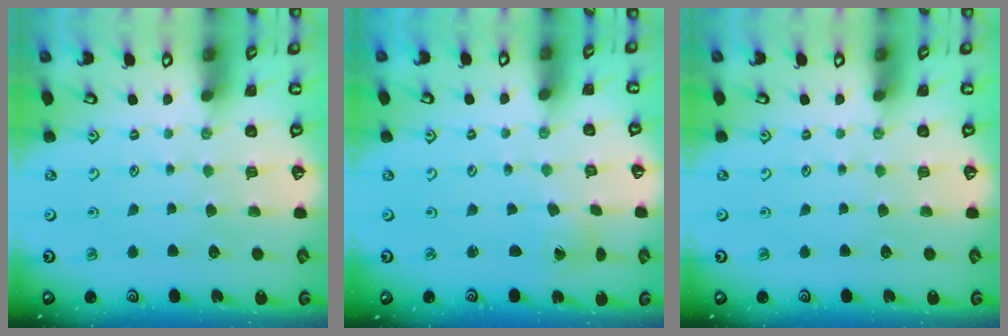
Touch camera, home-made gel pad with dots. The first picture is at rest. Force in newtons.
{"total": 0.0}
{"total": 0.0}